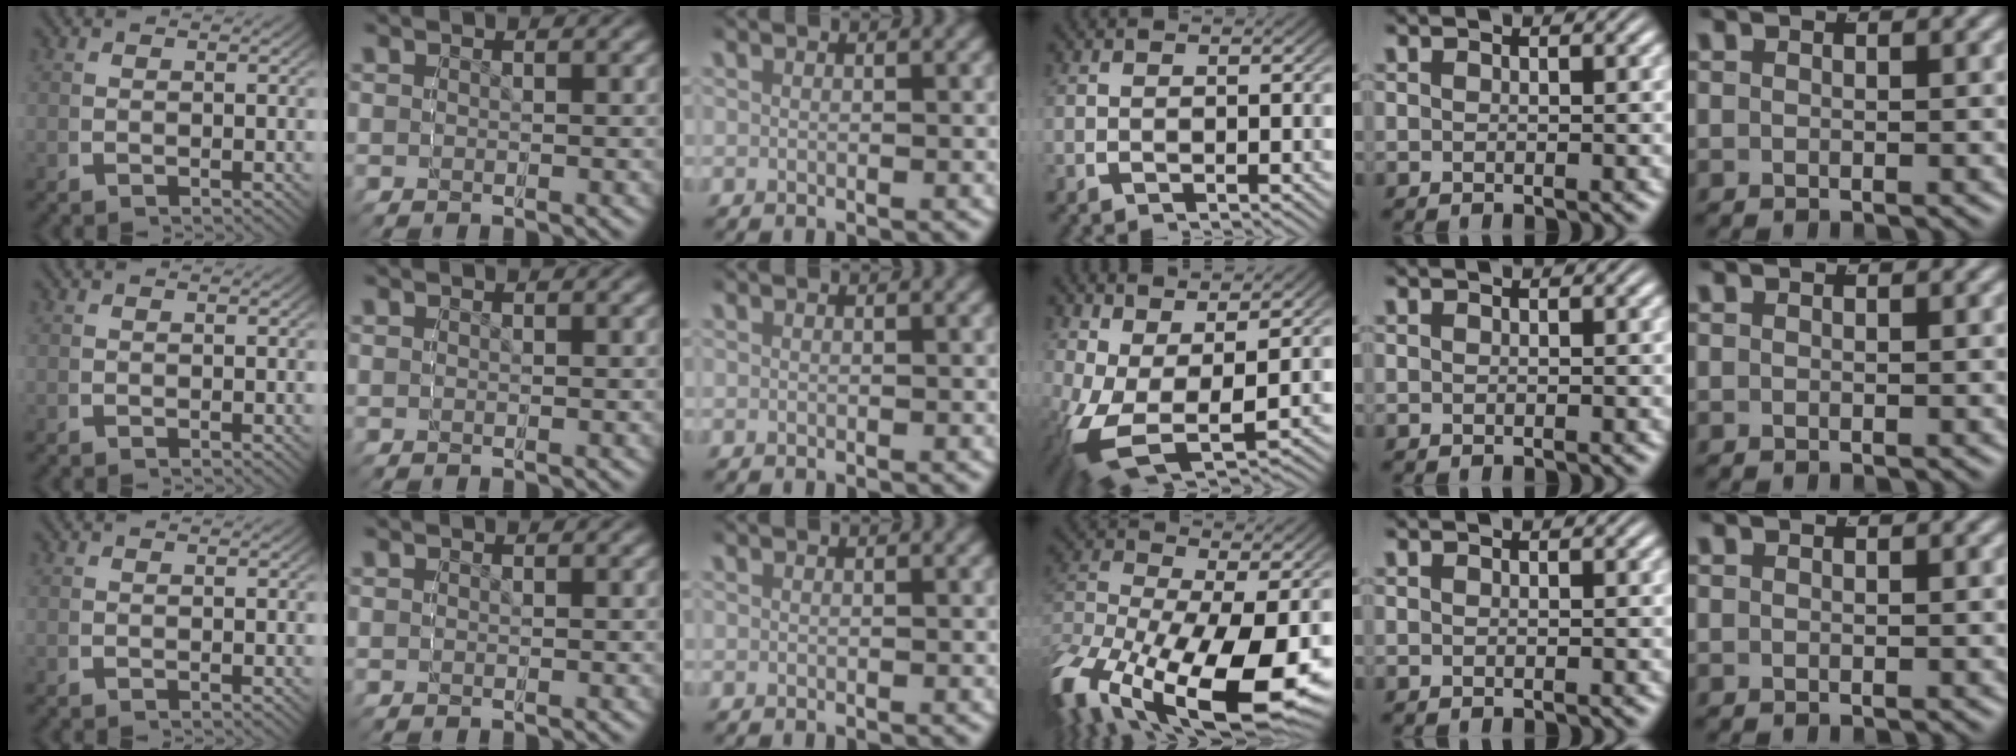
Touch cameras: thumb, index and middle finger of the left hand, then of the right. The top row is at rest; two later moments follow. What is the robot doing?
{"motion": "grasp_and_lifting", "object": "button"}